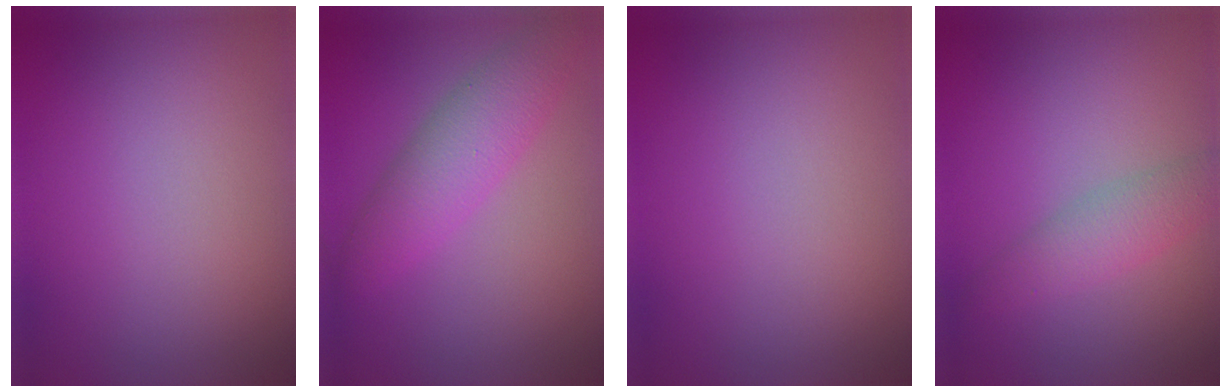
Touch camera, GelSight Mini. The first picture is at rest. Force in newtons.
{"total": 4.4, "press": 4.4, "slide": 0.2}
{"total": 0.0}
{"total": 2.9, "press": 2.9, "slide": 0.0}